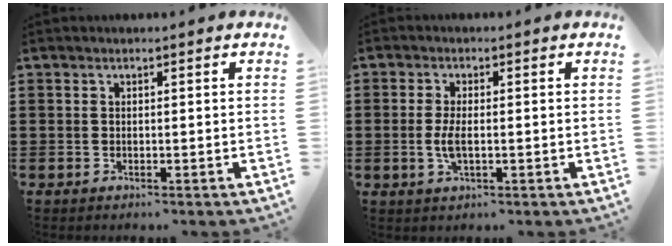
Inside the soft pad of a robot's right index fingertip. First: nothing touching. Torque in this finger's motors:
{"motor_torque": [0.81, 1.33, 0.03, 0.01]}